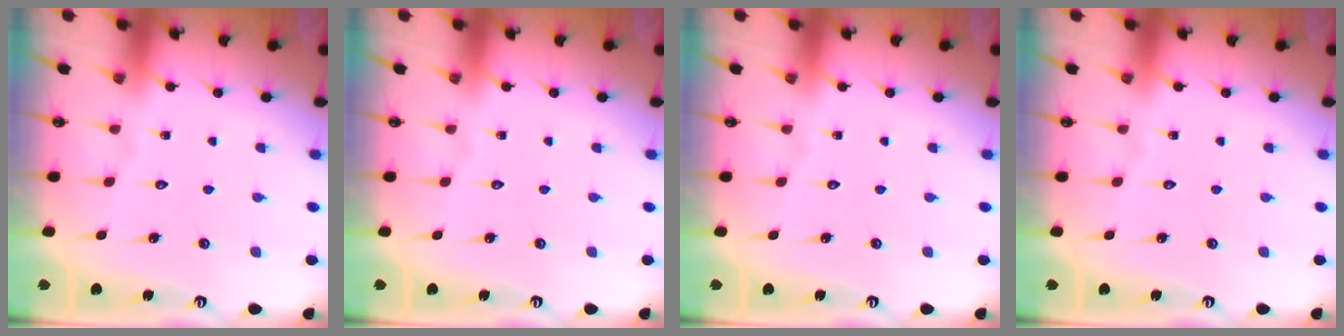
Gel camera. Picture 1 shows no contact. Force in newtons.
{"total": 0.0}
{"total": 0.0}
{"total": 0.0}